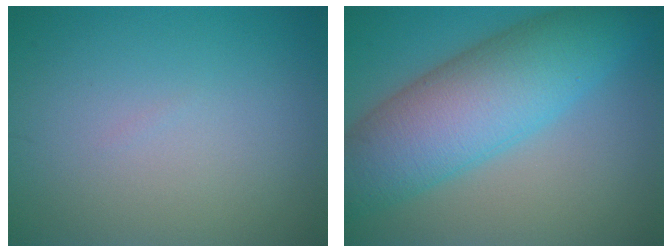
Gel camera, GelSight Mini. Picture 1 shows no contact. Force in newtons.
{"total": 10.3, "press": 10.3, "slide": 0.2}